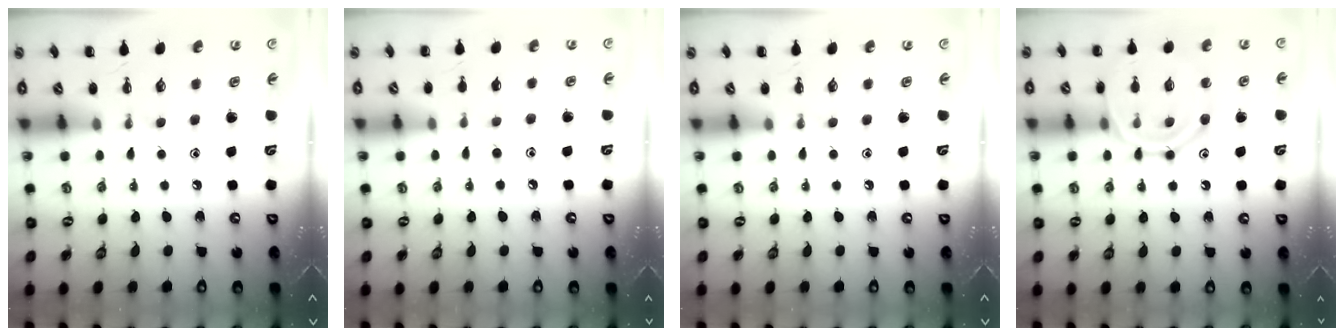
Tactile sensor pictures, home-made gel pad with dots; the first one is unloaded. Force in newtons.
{"total": 5.8, "press": 5.4, "slide": 2.2}
{"total": 0.0}
{"total": 14.2, "press": 14.2, "slide": 1.3}